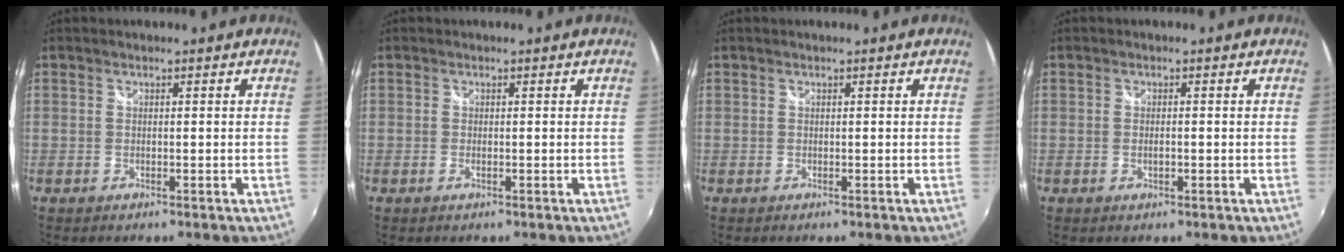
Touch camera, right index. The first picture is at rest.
{"total": 0.8, "force": [-0.2, 0.3, 0.7], "torque": [-0.016, -0.002, -0.005]}
{"total": 0.0}
{"total": 1.5, "force": [-0.4, 0.6, 1.3], "torque": [-0.024, -0.002, -0.007]}